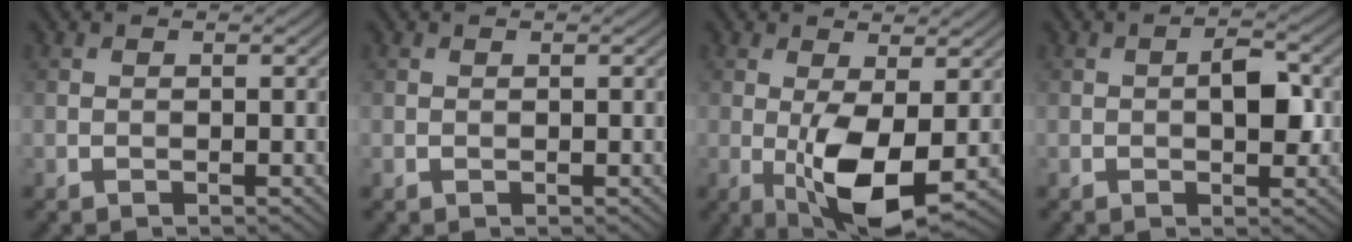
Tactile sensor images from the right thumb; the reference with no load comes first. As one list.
[{"total": 0.0}, {"total": 7.7, "force": [-1.2, 2.8, 7.0], "torque": [-0.140, -0.007, -0.017]}, {"total": 3.8, "force": [0.0, 1.8, 3.3], "torque": [-0.052, 0.003, -0.004]}]